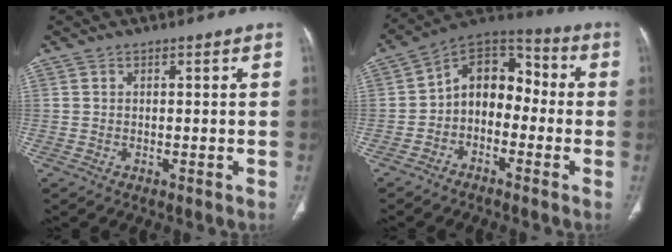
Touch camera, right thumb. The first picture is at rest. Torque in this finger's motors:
{"motor_torque": [0.42, -0.16, 0.70, -0.75, 0.15]}